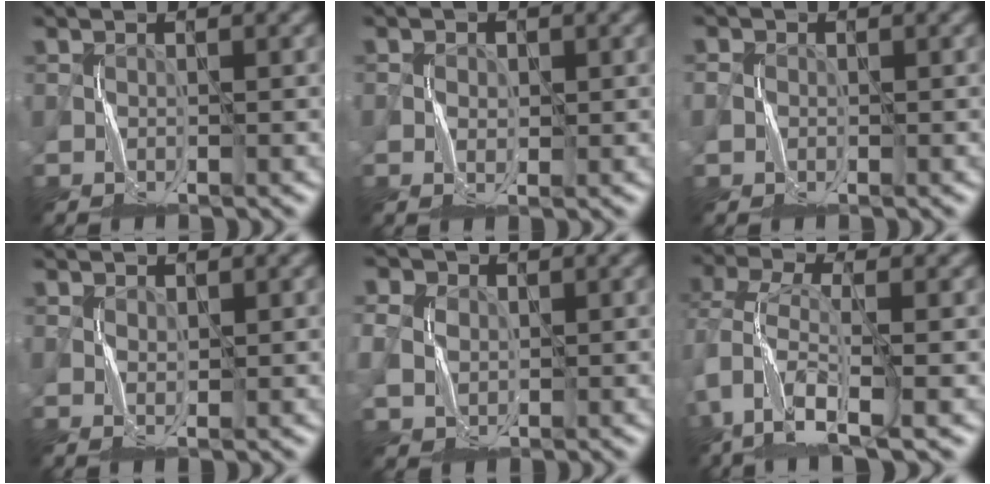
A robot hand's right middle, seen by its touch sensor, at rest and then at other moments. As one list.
[{"total": 0.9, "force": [0.0, 0.8, 0.5], "torque": [-0.007, 0.001, -0.001]}, {"total": 1.0, "force": [-0.2, 1.0, 0.2], "torque": [-0.005, -0.001, -0.005]}, {"total": 0.6, "force": [0.4, 0.3, 0.4], "torque": [-0.012, -0.001, 0.010]}, {"total": 6.1, "force": [2.0, 5.0, 2.9], "torque": [-0.074, 0.027, 0.019]}, {"total": 5.8, "force": [-2.8, 1.9, 4.8], "torque": [-0.108, 0.005, -0.065]}]